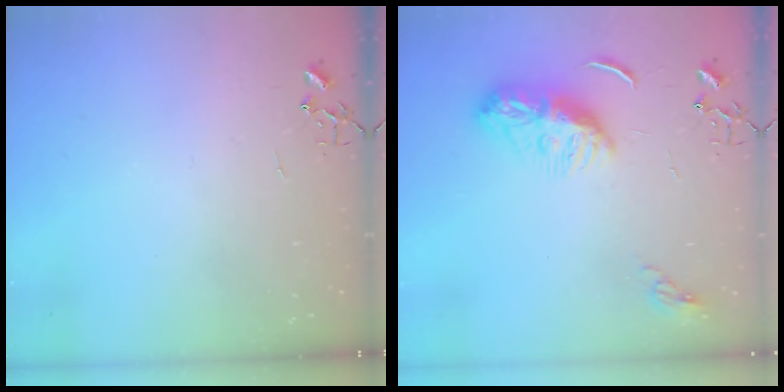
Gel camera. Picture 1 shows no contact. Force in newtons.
{"total": 10.2, "press": 10.2, "slide": 0.5}